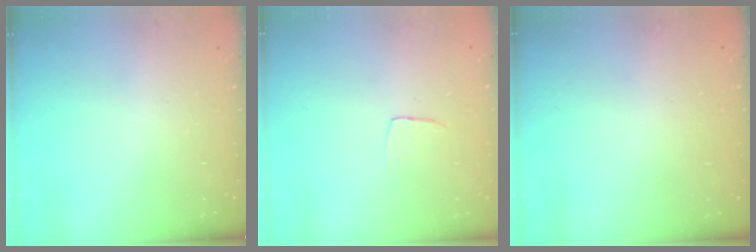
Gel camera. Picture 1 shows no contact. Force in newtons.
{"total": 3.3, "press": 3.3, "slide": 0.2}
{"total": 0.0}